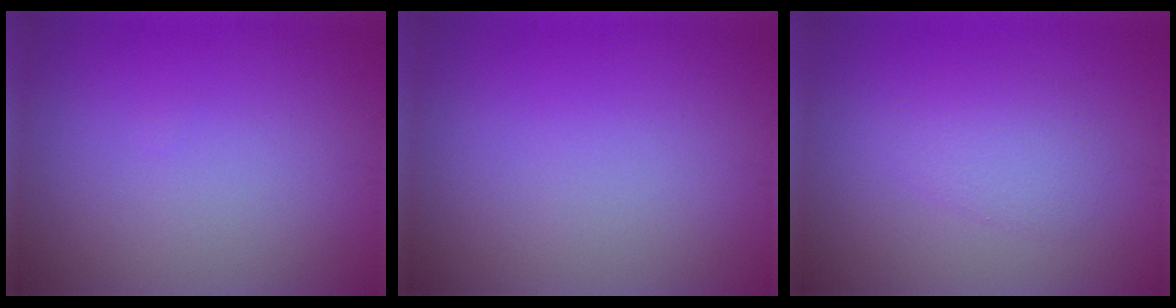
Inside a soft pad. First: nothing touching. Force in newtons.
{"total": 0.0}
{"total": 2.2, "press": 2.2, "slide": 0.1}